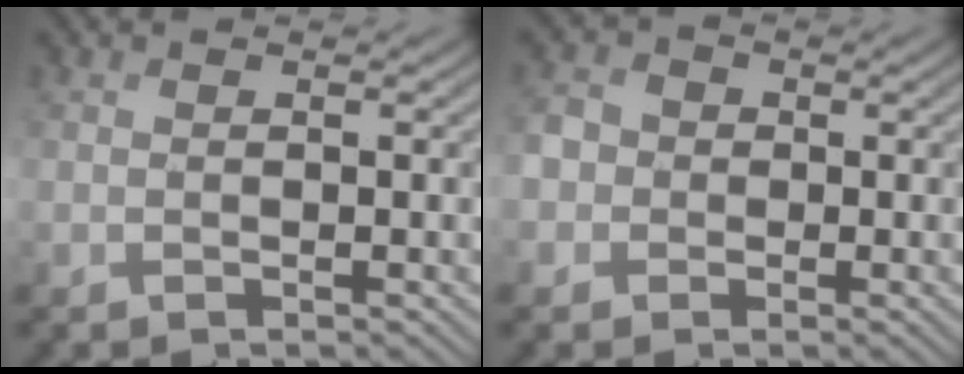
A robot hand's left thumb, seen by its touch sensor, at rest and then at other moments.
{"total": 3.2, "force": [-0.6, 3.1, 0.7], "torque": [-0.024, 0.004, -0.027]}